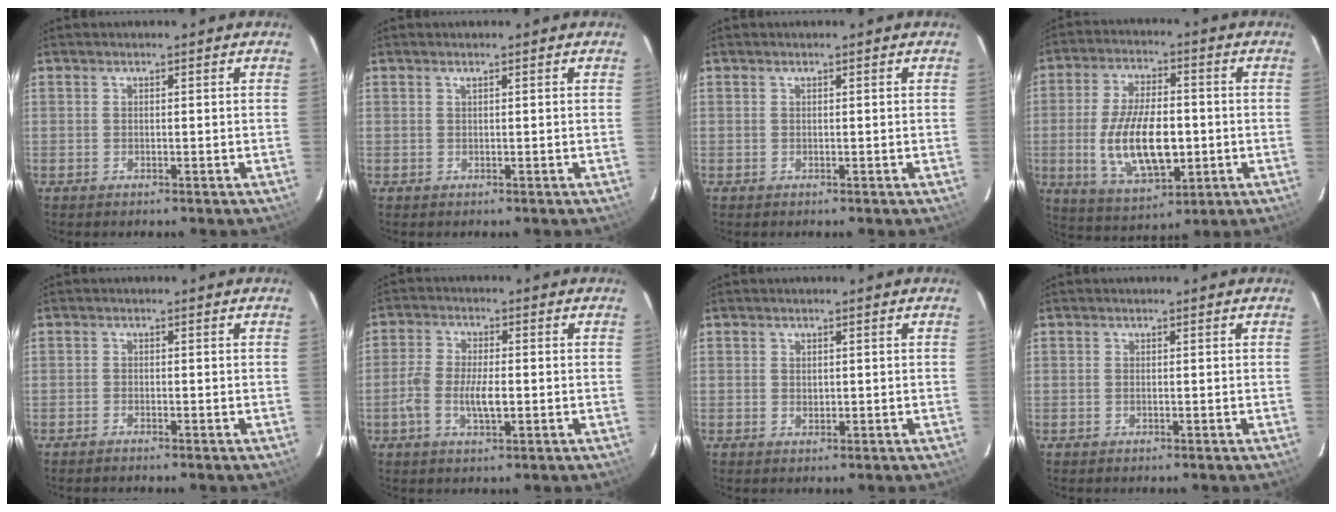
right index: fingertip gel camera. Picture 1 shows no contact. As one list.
[{"total": 0.0}, {"total": 0.0}, {"total": 15.1, "force": [-2.3, 7.0, 13.2], "torque": [-0.260, -0.010, -0.028]}, {"total": 1.0, "force": [-1.0, 0.1, 0.3], "torque": [-0.014, 0.000, -0.021]}, {"total": 6.2, "force": [-1.5, 2.3, 5.5], "torque": [-0.117, 0.001, -0.033]}, {"total": 0.9, "force": [0.2, 0.8, 0.3], "torque": [-0.003, 0.000, 0.006]}, {"total": 0.0}]